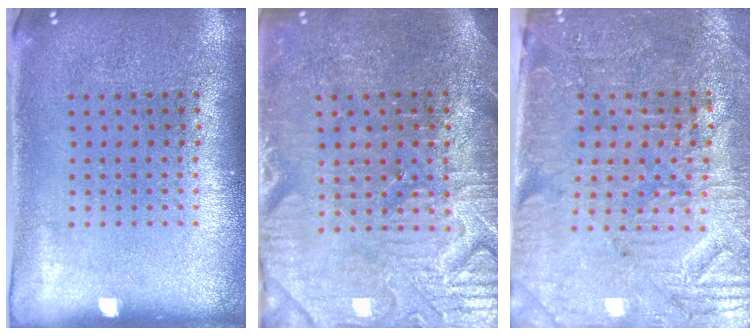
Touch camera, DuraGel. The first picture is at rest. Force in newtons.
{"total": 4.0, "press": 3.8, "slide": 1.3}
{"total": 3.8, "press": 3.5, "slide": 1.5}